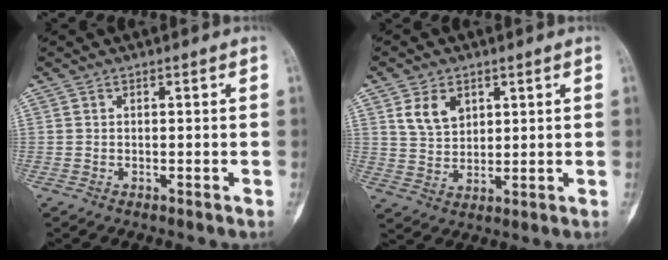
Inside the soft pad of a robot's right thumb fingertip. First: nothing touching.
{"total": 6.4, "force": [3.0, 4.4, 3.6], "torque": [-0.046, -0.017, 0.061]}